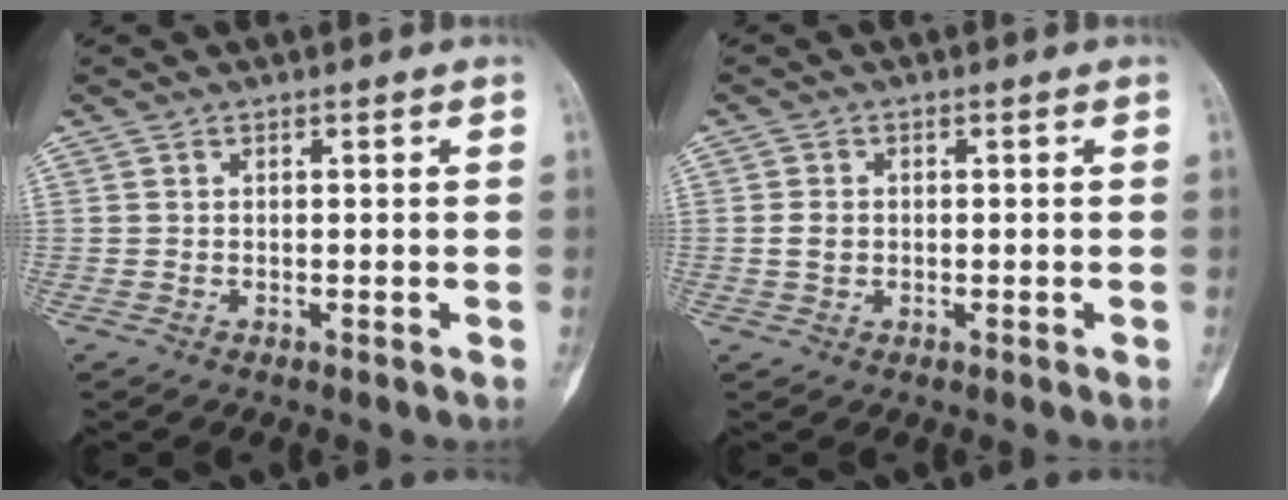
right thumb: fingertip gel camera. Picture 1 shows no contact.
{"total": 2.0, "force": [0.0, 1.6, 1.2], "torque": [-0.018, 0.003, 0.000]}